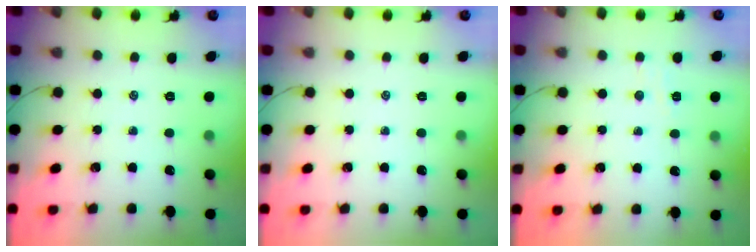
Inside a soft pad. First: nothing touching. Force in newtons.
{"total": 0.0}
{"total": 2.9, "press": 2.7, "slide": 1.0}